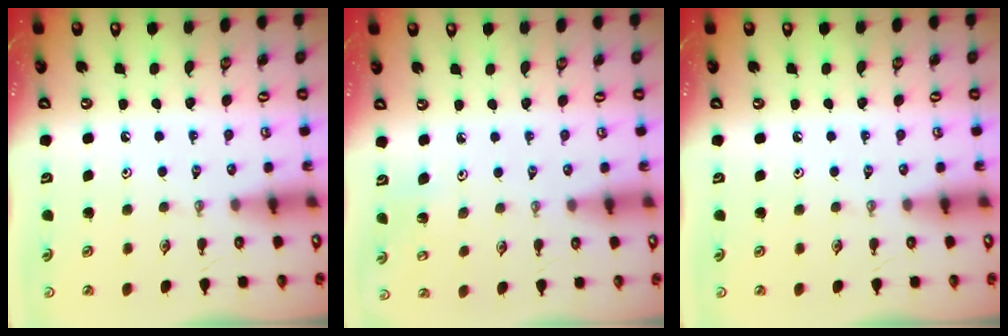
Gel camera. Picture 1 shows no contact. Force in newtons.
{"total": 2.8, "press": 2.7, "slide": 0.5}
{"total": 0.0}